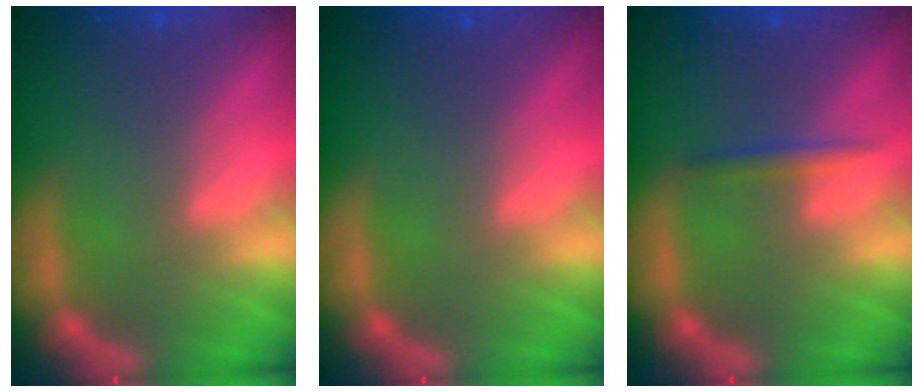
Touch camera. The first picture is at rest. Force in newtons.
{"total": 0.0}
{"total": 1.4}